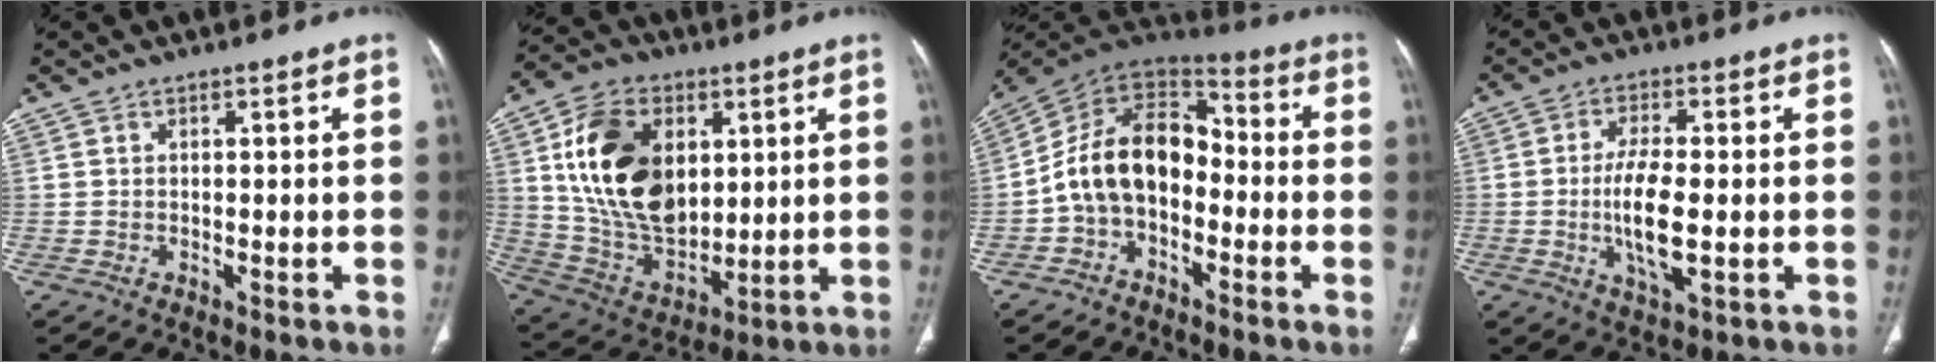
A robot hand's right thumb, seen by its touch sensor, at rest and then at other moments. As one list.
[{"total": 21.1, "force": [5.1, 14.1, 14.8], "torque": [-0.236, -0.019, 0.105]}, {"total": 14.5, "force": [-2.8, 9.9, 10.3], "torque": [-0.158, 0.062, -0.062]}, {"total": 9.2, "force": [-1.2, 3.4, 8.5], "torque": [-0.169, -0.006, -0.021]}]